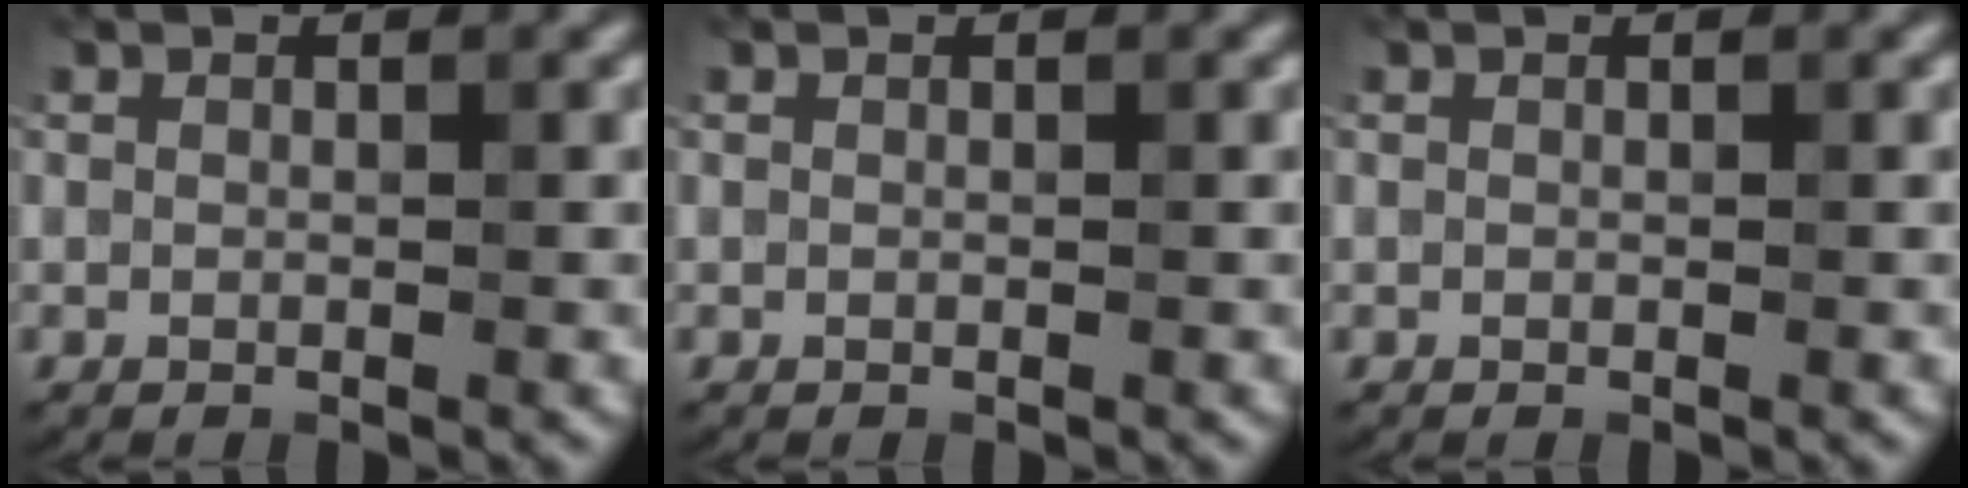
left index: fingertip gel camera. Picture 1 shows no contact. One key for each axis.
{"total": 0.0}
{"total": 0.0}